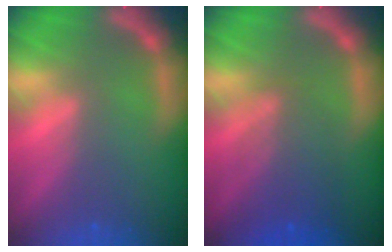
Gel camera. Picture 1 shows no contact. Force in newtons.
{"total": 5.1}